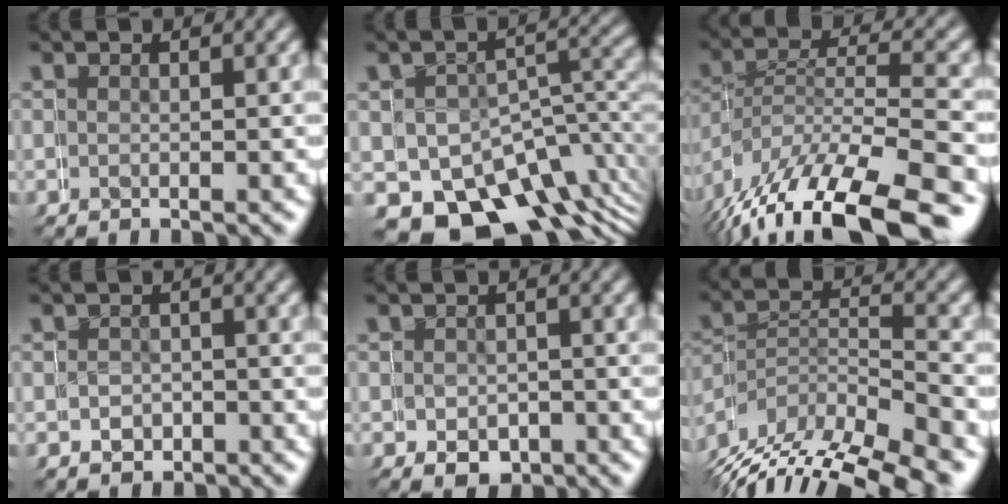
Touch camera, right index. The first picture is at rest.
{"total": 11.1, "force": [-5.0, 8.7, 4.7], "torque": [-0.074, -0.055, -0.057]}
{"total": 7.6, "force": [-5.2, 3.7, 4.1], "torque": [-0.109, -0.039, -0.054]}
{"total": 2.1, "force": [0.6, 0.7, -1.9], "torque": [0.025, -0.001, 0.011]}
{"total": 2.1, "force": [-0.1, 2.1, -0.1], "torque": [0.005, -0.013, 0.005]}
{"total": 6.5, "force": [-4.4, 3.6, 3.0], "torque": [-0.050, -0.015, -0.068]}